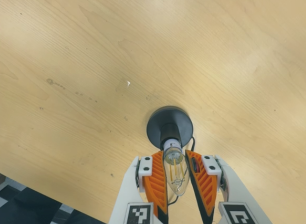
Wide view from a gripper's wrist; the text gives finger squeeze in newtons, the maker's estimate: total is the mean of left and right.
{"total": 11.0, "left": 10.4, "right": 11.6}